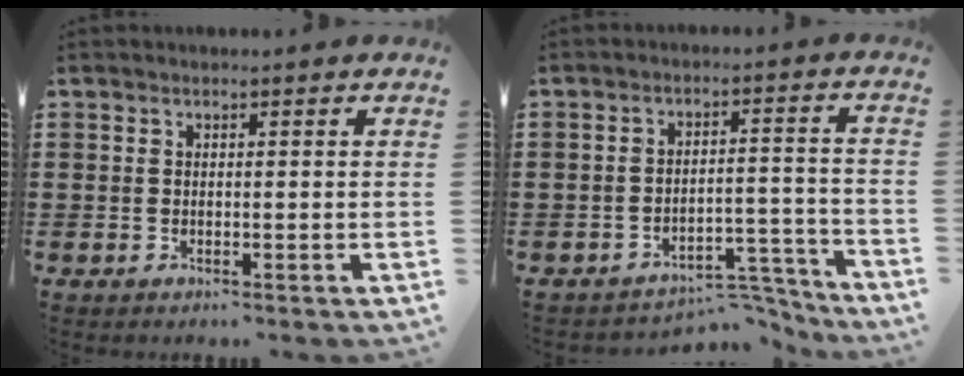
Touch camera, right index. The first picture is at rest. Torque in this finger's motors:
{"motor_torque": [-0.21, 0.30, -0.10, -0.05]}